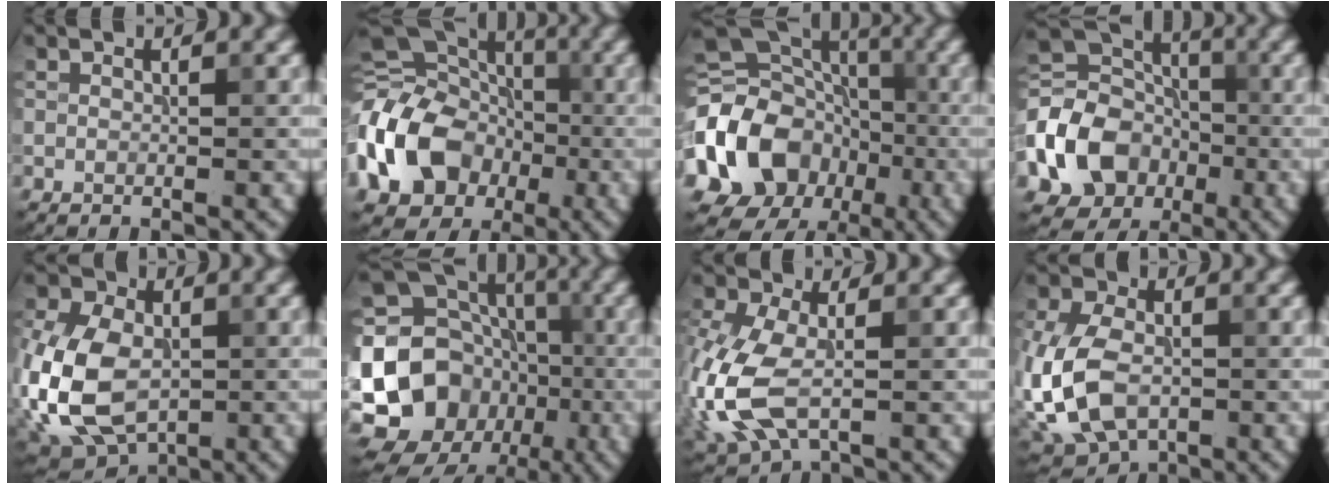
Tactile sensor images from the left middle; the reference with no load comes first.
{"total": 15.3, "force": [-4.0, 11.7, 9.0], "torque": [-0.189, -0.006, -0.087]}
{"total": 13.6, "force": [-3.8, 10.9, 7.1], "torque": [-0.162, -0.011, -0.080]}
{"total": 11.6, "force": [-3.6, 9.3, 5.9], "torque": [-0.140, -0.009, -0.083]}
{"total": 11.1, "force": [-2.0, 7.5, 7.9], "torque": [-0.191, -0.014, -0.050]}
{"total": 19.5, "force": [-5.2, 16.8, 8.3], "torque": [-0.179, -0.002, -0.109]}
{"total": 9.0, "force": [-1.9, 5.2, 7.1], "torque": [-0.183, -0.008, -0.047]}
{"total": 9.9, "force": [-1.9, 6.7, 7.1], "torque": [-0.180, -0.013, -0.043]}